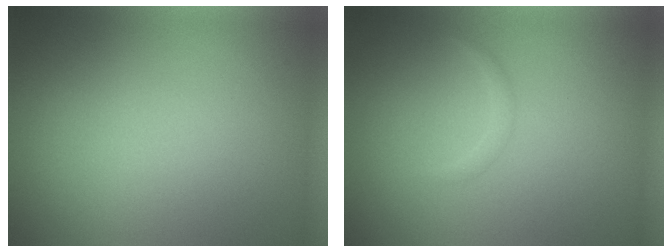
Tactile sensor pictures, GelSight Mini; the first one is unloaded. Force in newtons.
{"total": 0.7, "press": 0.7, "slide": 0.0}